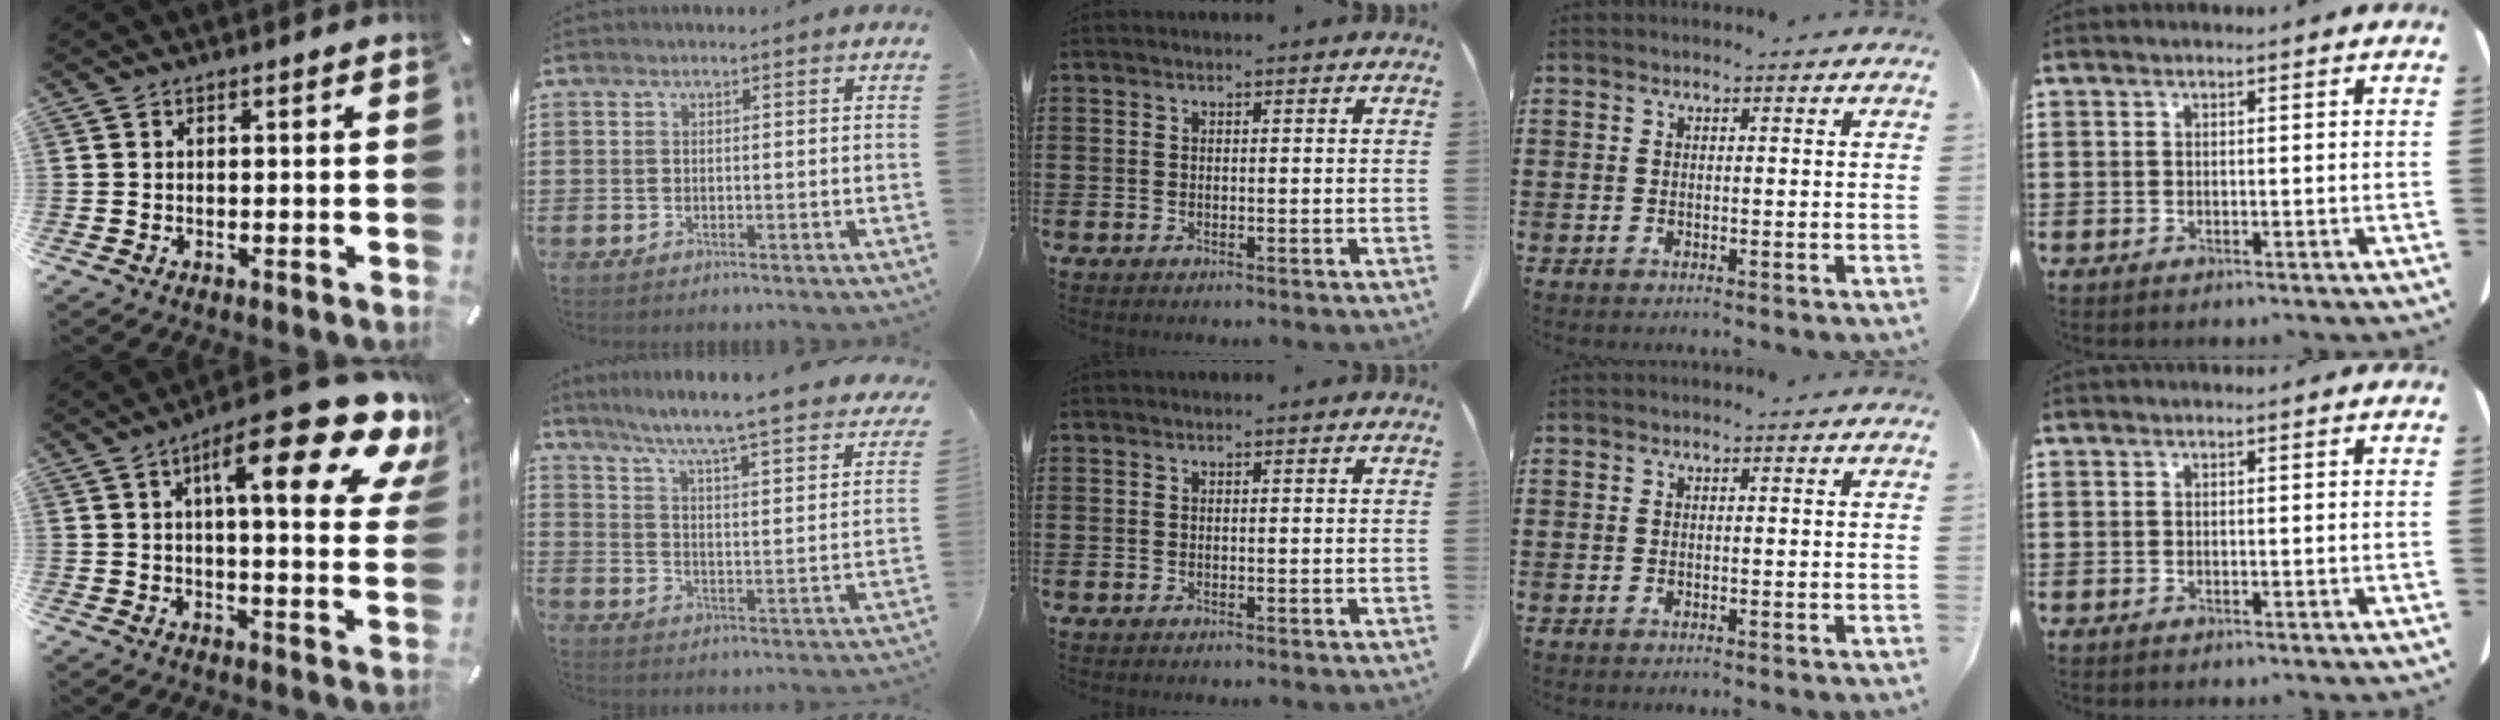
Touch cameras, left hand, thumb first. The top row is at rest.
{"thumb": {"total": 21.1, "force": [11.4, 5.5, 16.9], "torque": [-0.252, -0.068, 0.170]}, "index": {"total": 5.4, "force": [4.4, -1.1, 2.9], "torque": [-0.076, -0.050, 0.062]}}